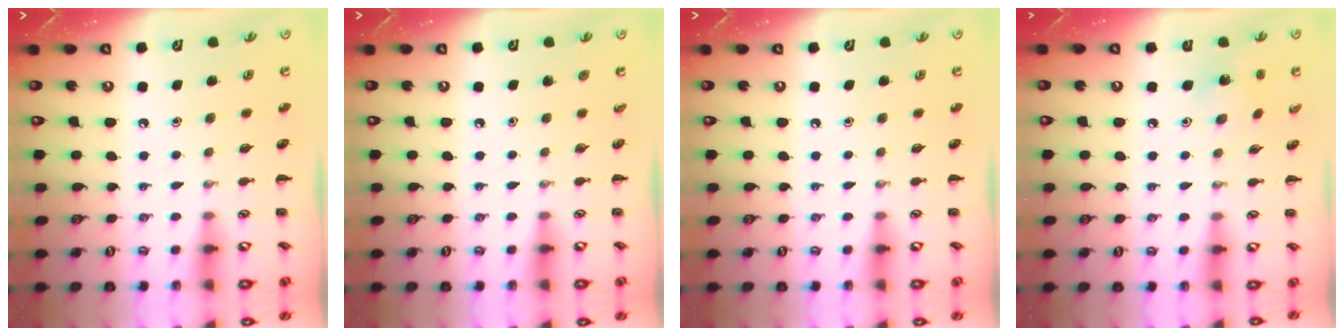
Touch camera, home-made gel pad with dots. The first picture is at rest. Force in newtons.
{"total": 0.0}
{"total": 0.0}
{"total": 1.8, "press": 1.7, "slide": 0.5}